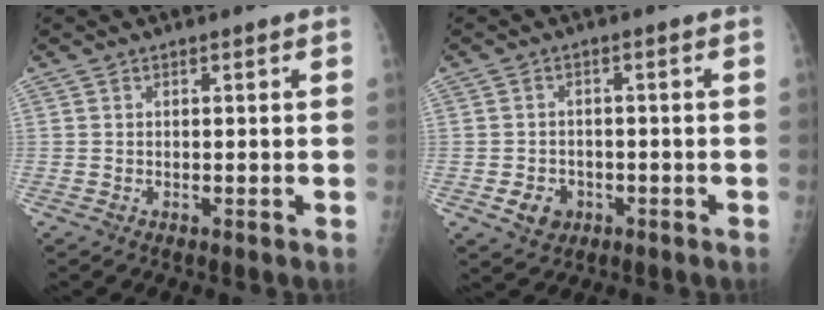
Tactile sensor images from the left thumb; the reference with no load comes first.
{"total": 4.3, "force": [-1.6, 3.5, 1.7], "torque": [-0.015, 0.006, -0.018]}